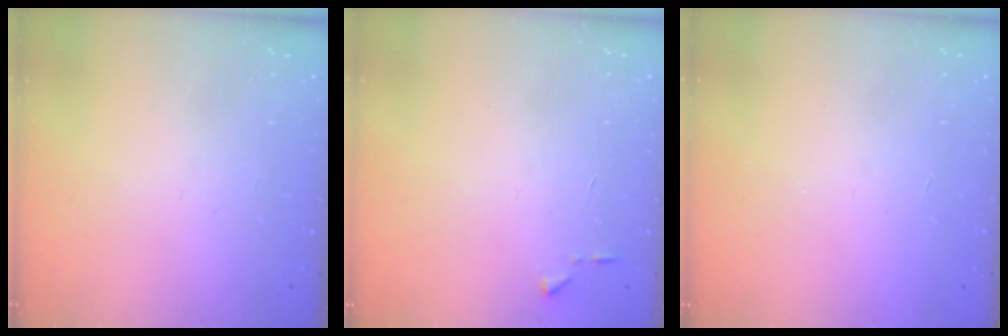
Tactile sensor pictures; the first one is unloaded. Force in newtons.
{"total": 3.9, "press": 3.9, "slide": 0.5}
{"total": 1.7, "press": 1.6, "slide": 0.1}